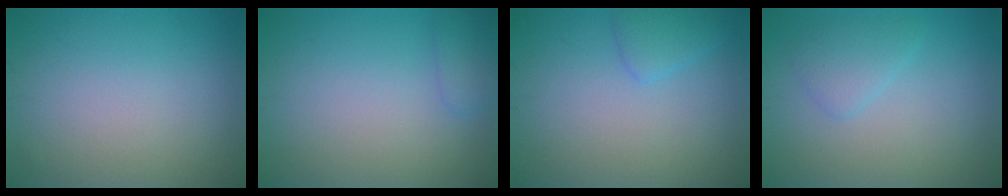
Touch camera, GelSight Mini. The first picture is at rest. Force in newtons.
{"total": 1.3, "press": 1.3, "slide": 0.1}
{"total": 1.6, "press": 1.6, "slide": 0.1}
{"total": 2.0, "press": 2.0, "slide": 0.1}